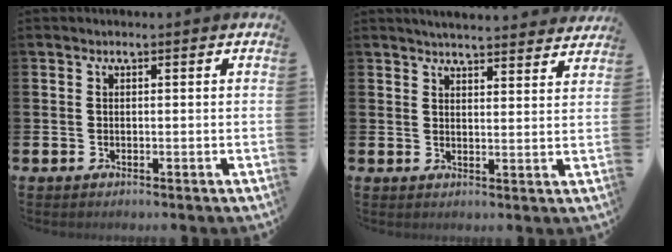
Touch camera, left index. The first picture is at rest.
{"total": 4.5, "force": [4.4, 0.1, 0.5], "torque": [-0.016, -0.026, 0.079]}